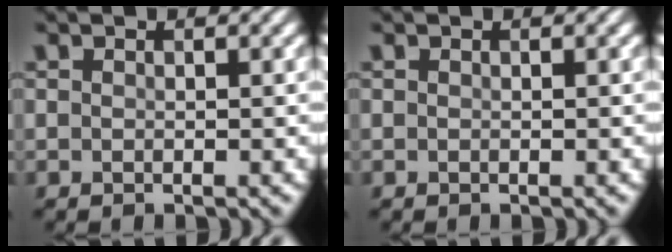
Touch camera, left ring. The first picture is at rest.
{"total": 0.0}